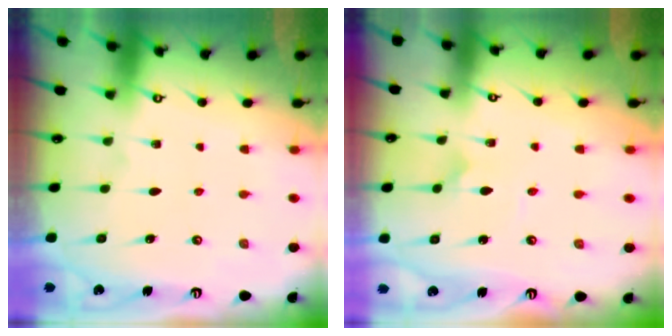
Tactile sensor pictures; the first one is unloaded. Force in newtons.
{"total": 2.8, "press": 2.8, "slide": 0.2}